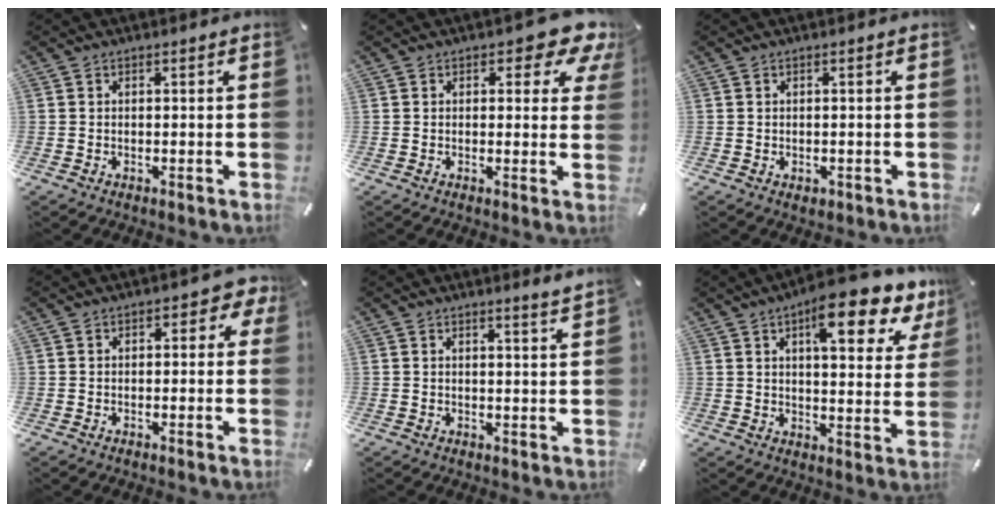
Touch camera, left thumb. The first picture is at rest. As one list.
[{"total": 7.8, "force": [4.6, 3.7, 5.2], "torque": [-0.056, -0.025, 0.072]}, {"total": 1.0, "force": [-0.2, 0.6, 0.7], "torque": [-0.014, 0.003, -0.005]}, {"total": 3.5, "force": [0.3, 2.0, 2.8], "torque": [-0.040, 0.005, 0.001]}, {"total": 2.4, "force": [2.1, -0.7, 1.0], "torque": [-0.021, -0.017, 0.037]}, {"total": 14.9, "force": [9.6, 4.9, 10.3], "torque": [-0.135, -0.059, 0.151]}]